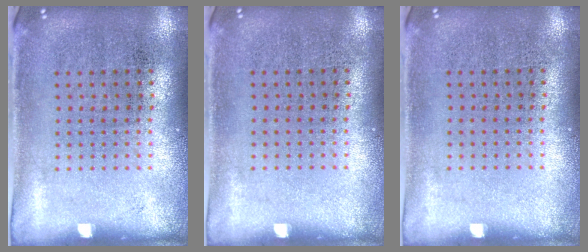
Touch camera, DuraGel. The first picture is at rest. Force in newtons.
{"total": 0.0}
{"total": 0.0}